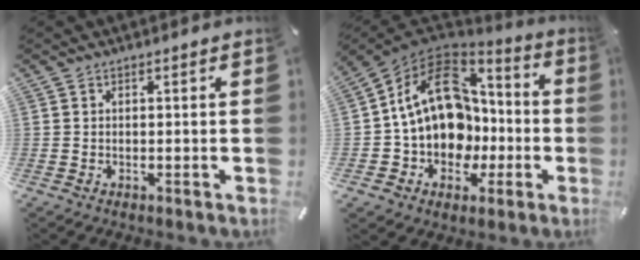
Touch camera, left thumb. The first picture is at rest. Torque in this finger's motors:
{"motor_torque": [0.25, 2.49, 2.77, 0.00, 0.31]}